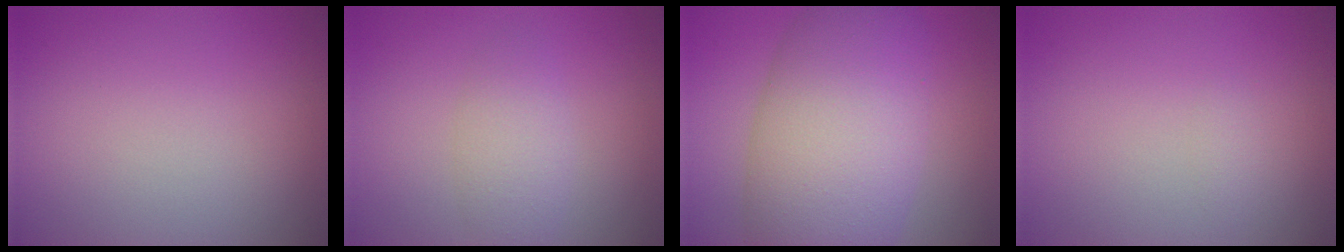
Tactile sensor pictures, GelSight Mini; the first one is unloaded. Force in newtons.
{"total": 2.5, "press": 2.5, "slide": 0.2}
{"total": 11.3, "press": 11.3, "slide": 0.3}
{"total": 0.6, "press": 0.6, "slide": 0.0}